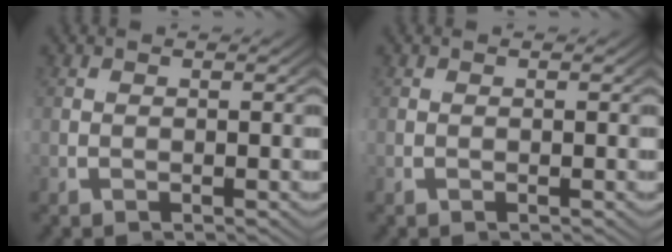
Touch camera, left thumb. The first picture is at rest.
{"total": 0.0}